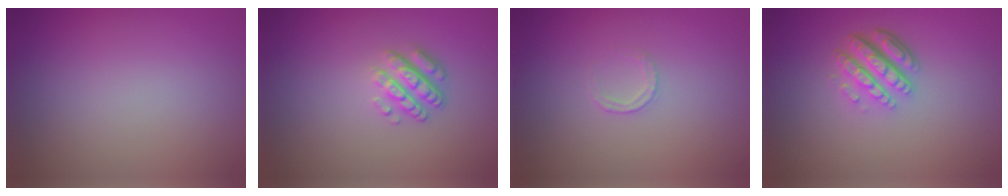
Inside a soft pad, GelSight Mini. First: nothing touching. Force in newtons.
{"total": 3.6, "press": 2.6, "slide": 2.5}
{"total": 1.3, "press": 1.3, "slide": 0.2}
{"total": 4.9, "press": 3.5, "slide": 3.5}